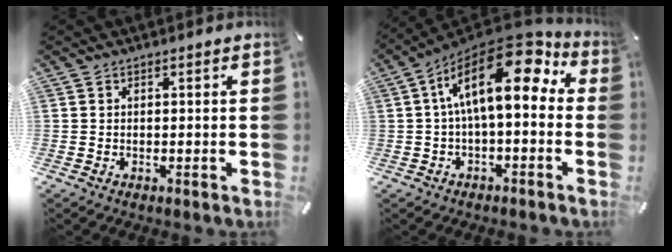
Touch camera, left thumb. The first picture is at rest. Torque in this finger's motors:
{"motor_torque": [-0.26, 2.33, 1.64, -1.12, 0.64]}